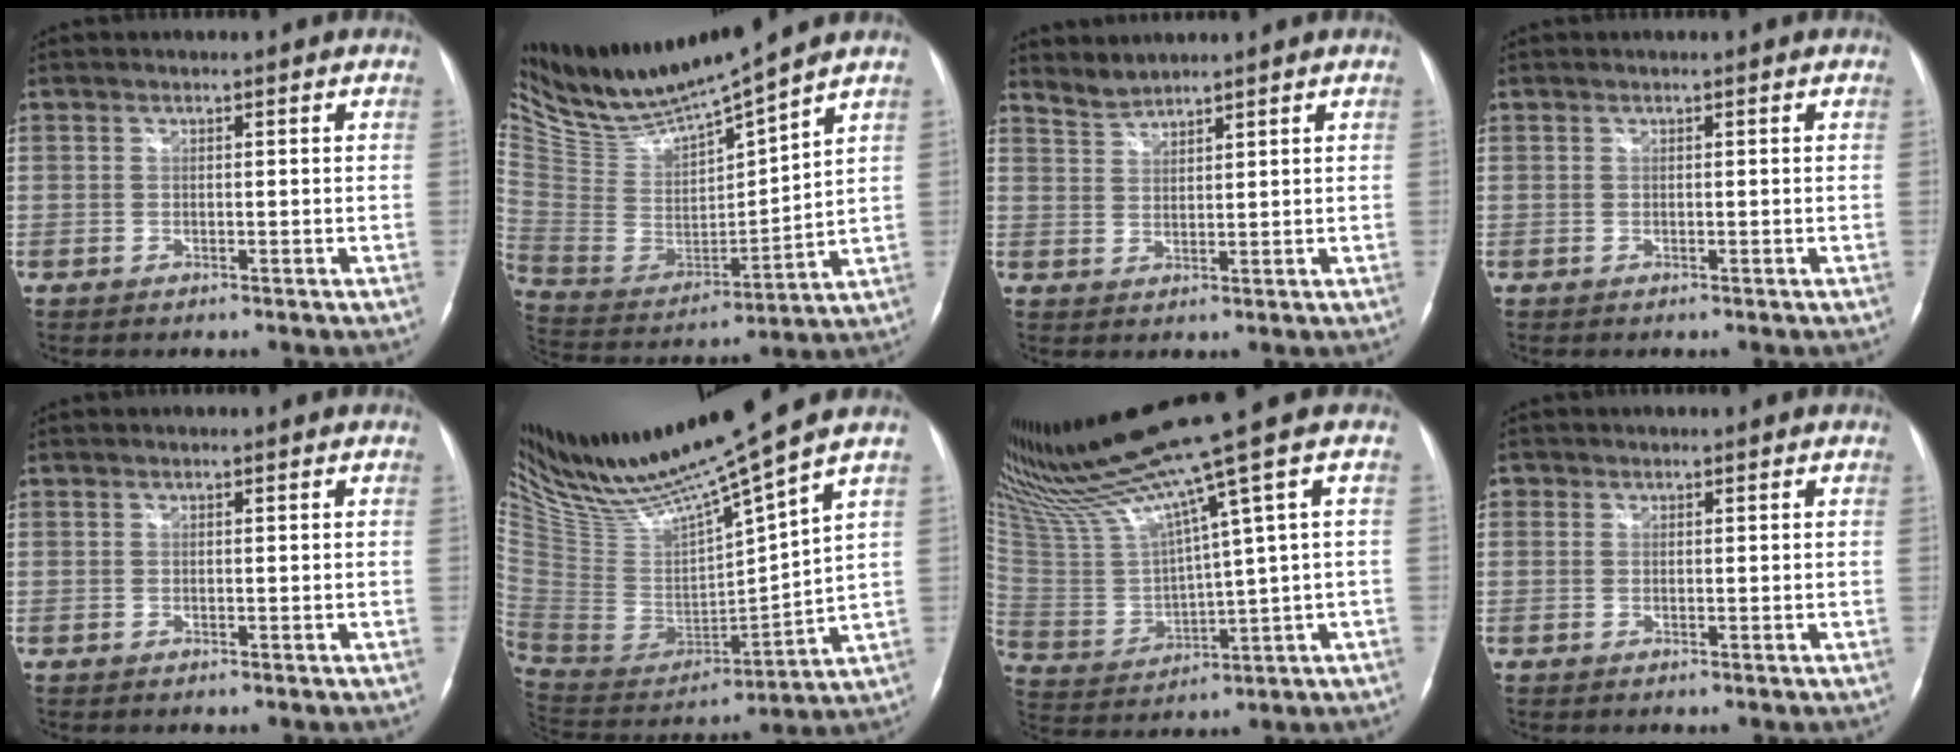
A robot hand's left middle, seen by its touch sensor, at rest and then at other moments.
{"total": 14.7, "force": [13.7, -0.4, 5.3], "torque": [-0.112, -0.024, 0.269]}
{"total": 2.7, "force": [2.6, -0.2, -0.4], "torque": [0.000, 0.002, 0.059]}
{"total": 0.0}
{"total": 0.0}
{"total": 20.6, "force": [17.4, -0.6, 10.9], "torque": [-0.198, -0.034, 0.332]}
{"total": 15.9, "force": [12.2, -2.6, 9.8], "torque": [-0.188, -0.021, 0.239]}
{"total": 0.9, "force": [0.2, 0.8, 0.2], "torque": [0.005, 0.002, 0.001]}